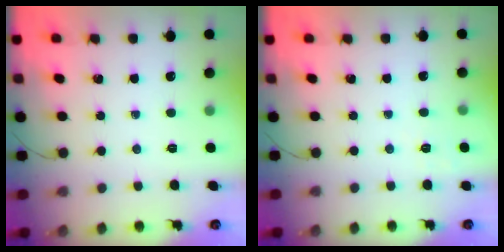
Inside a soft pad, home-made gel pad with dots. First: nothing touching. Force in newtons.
{"total": 2.8, "press": 2.4, "slide": 1.5}